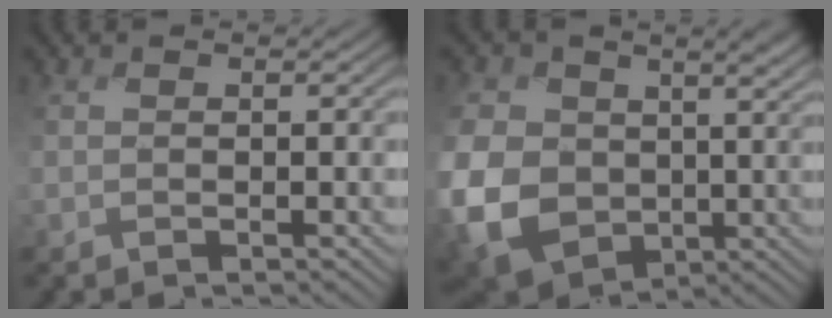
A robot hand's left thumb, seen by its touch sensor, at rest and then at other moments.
{"total": 14.9, "force": [-0.1, 11.5, 9.5], "torque": [-0.257, -0.026, -0.003]}